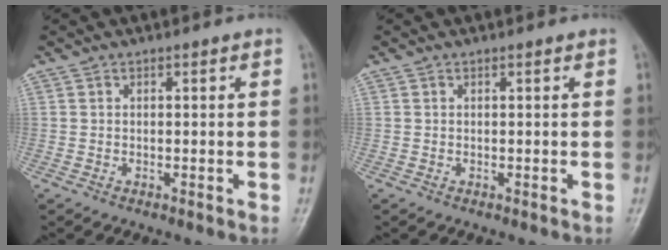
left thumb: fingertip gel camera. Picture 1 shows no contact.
{"total": 0.0}